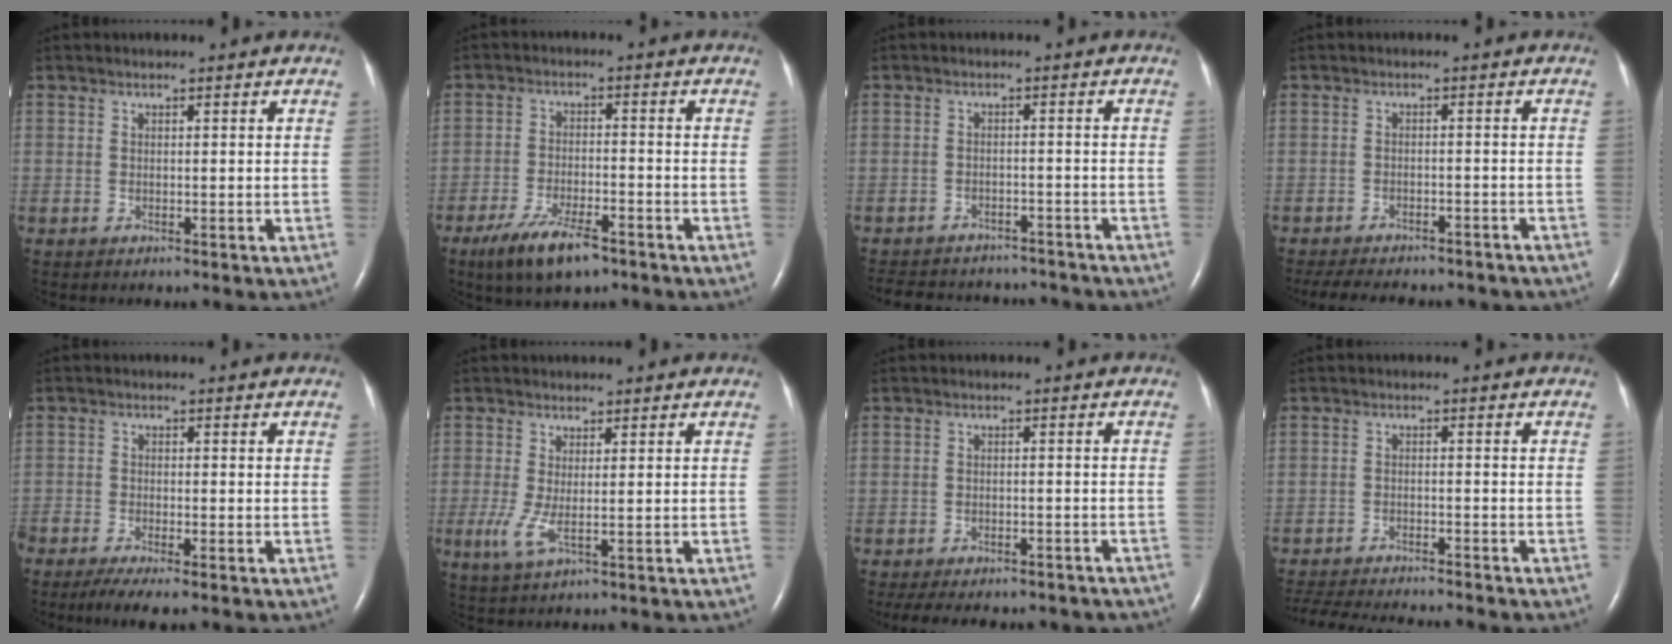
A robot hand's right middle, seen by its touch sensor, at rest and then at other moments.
{"total": 8.2, "force": [-5.5, 2.2, 5.6], "torque": [-0.114, -0.012, -0.093]}
{"total": 15.4, "force": [-13.9, 5.0, 4.3], "torque": [-0.104, 0.003, -0.177]}
{"total": 16.6, "force": [-14.3, 5.1, 6.7], "torque": [-0.146, -0.012, -0.177]}
{"total": 5.4, "force": [-4.2, 0.6, 3.4], "torque": [-0.059, -0.012, -0.071]}
{"total": 3.2, "force": [-0.3, 0.4, 3.2], "torque": [-0.077, -0.012, -0.005]}
{"total": 17.0, "force": [-14.6, 5.5, 6.8], "torque": [-0.141, -0.009, -0.175]}
{"total": 13.3, "force": [-12.4, 0.8, 4.9], "torque": [-0.079, -0.018, -0.184]}